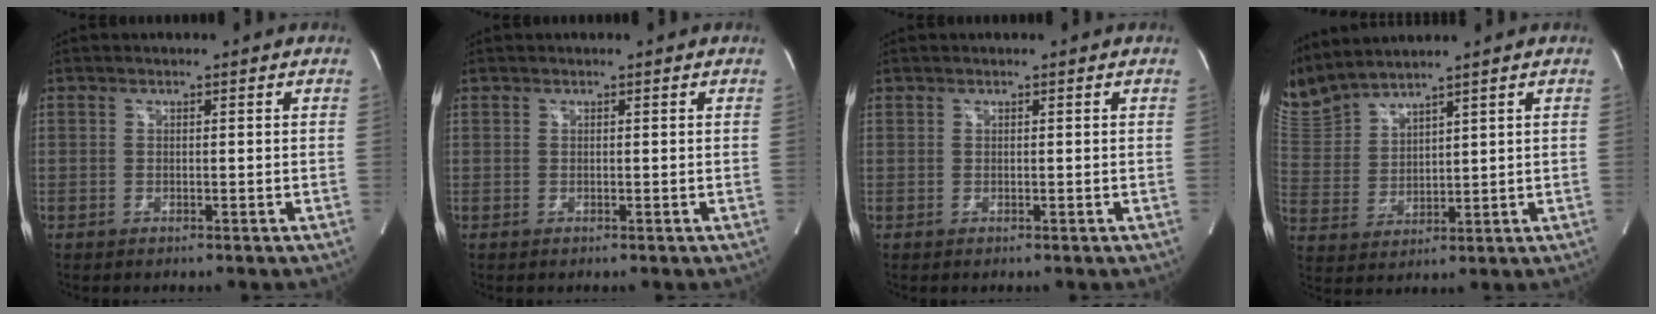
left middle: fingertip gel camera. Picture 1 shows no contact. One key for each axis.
{"total": 0.0}
{"total": 0.0}
{"total": 9.3, "fx": 9.0, "fy": 0.2, "fz": 2.2, "tx": -0.076, "ty": 0.011, "tz": 0.203}